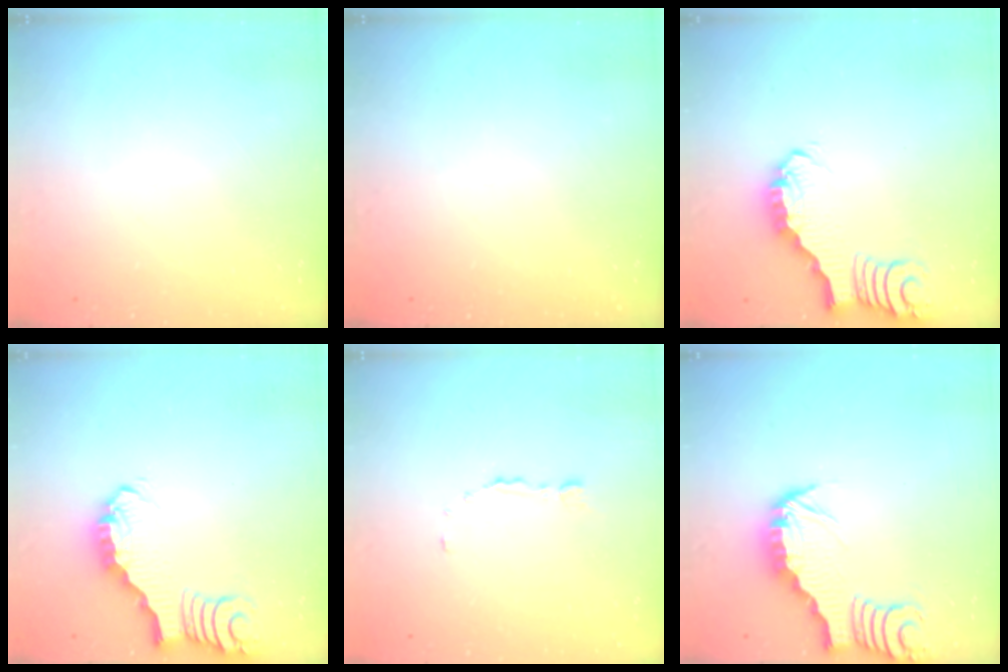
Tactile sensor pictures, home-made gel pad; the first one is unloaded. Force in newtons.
{"total": 0.0}
{"total": 2.9, "press": 2.9, "slide": 0.3}
{"total": 2.9, "press": 2.9, "slide": 0.3}
{"total": 3.0, "press": 2.9, "slide": 0.7}
{"total": 3.2, "press": 3.2, "slide": 0.3}